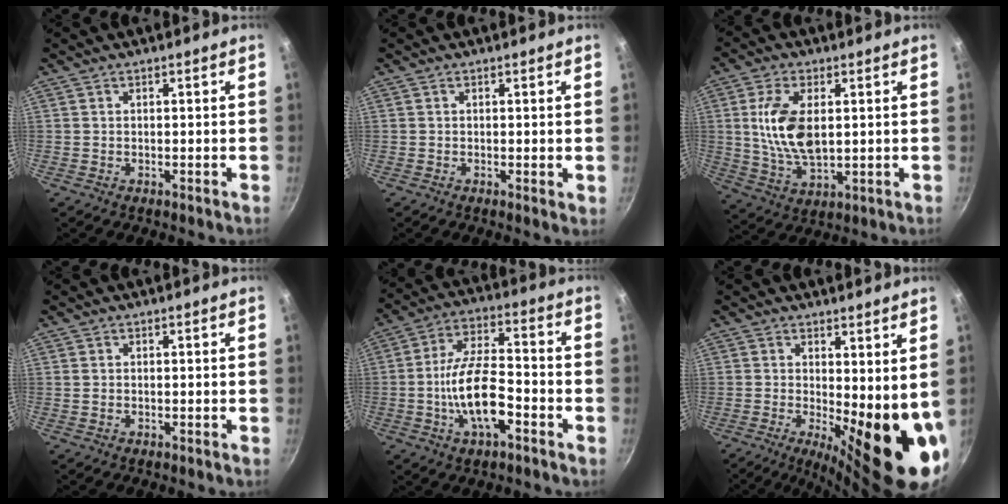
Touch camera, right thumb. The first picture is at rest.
{"total": 1.0, "force": [0.1, 0.1, 1.0], "torque": [-0.016, -0.006, 0.001]}
{"total": 12.1, "force": [1.7, 6.3, 10.2], "torque": [-0.199, -0.011, 0.040]}
{"total": 0.7, "force": [-0.1, 0.5, 0.5], "torque": [-0.016, 0.003, 0.002]}
{"total": 13.3, "force": [-3.8, 5.9, 11.3], "torque": [-0.207, 0.034, -0.071]}
{"total": 18.0, "force": [-1.9, 6.2, 16.8], "torque": [-0.191, -0.027, 0.002]}